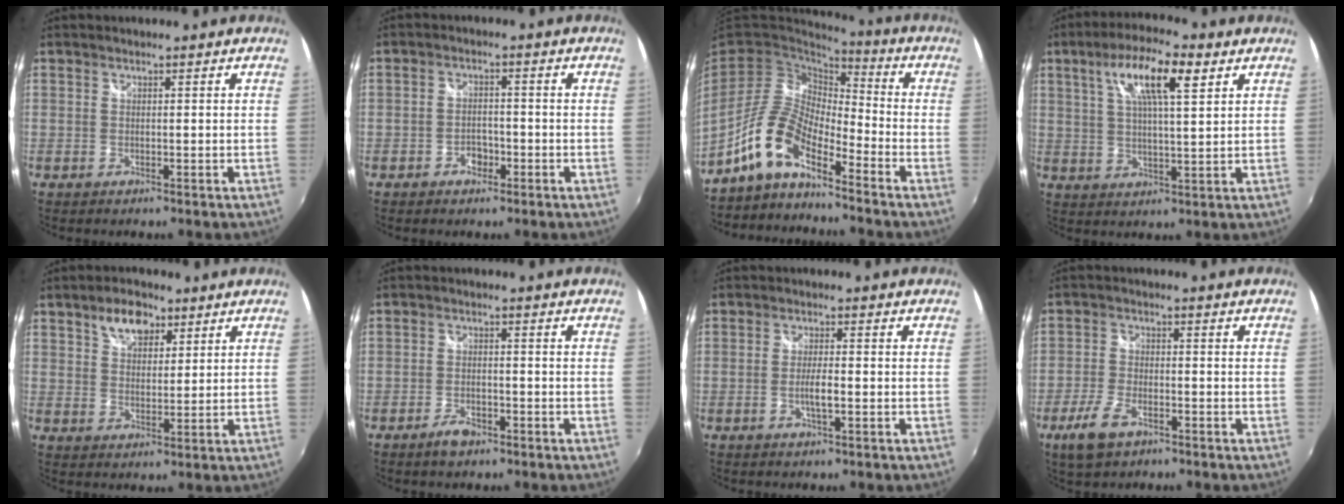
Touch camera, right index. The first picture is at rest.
{"total": 3.1, "force": [-1.7, 2.2, 1.4], "torque": [-0.027, 0.006, -0.024]}
{"total": 10.6, "force": [-7.4, 3.6, 6.7], "torque": [-0.138, 0.015, -0.154]}
{"total": 11.3, "force": [5.2, 2.8, 9.7], "torque": [-0.173, 0.018, 0.087]}
{"total": 7.1, "force": [4.2, 4.2, 3.9], "torque": [-0.061, 0.017, 0.072]}
{"total": 3.7, "force": [-2.6, 1.7, 2.0], "torque": [-0.047, 0.000, -0.046]}
{"total": 3.0, "force": [-0.9, 0.3, 2.9], "torque": [-0.054, -0.001, -0.017]}
{"total": 7.0, "force": [-4.2, 3.4, 4.5], "torque": [-0.114, -0.008, -0.078]}